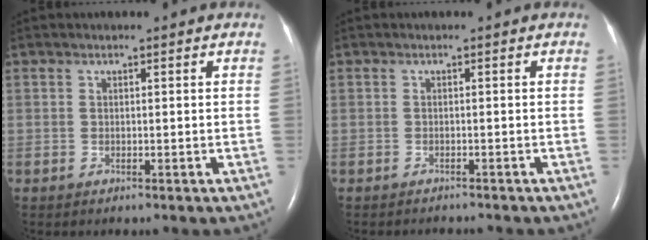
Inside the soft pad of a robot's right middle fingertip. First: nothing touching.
{"total": 2.8, "force": [-2.7, 0.5, 0.5], "torque": [-0.007, -0.005, -0.033]}